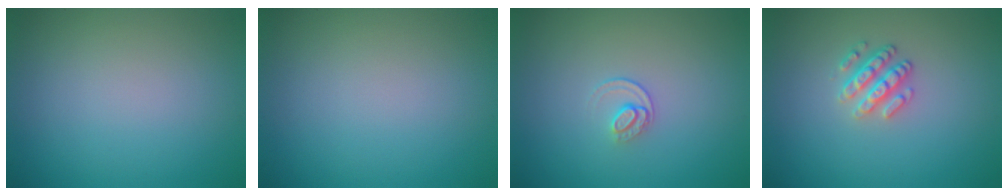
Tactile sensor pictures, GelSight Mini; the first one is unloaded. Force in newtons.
{"total": 0.0}
{"total": 1.2, "press": 0.8, "slide": 0.9}
{"total": 2.5, "press": 2.3, "slide": 0.9}